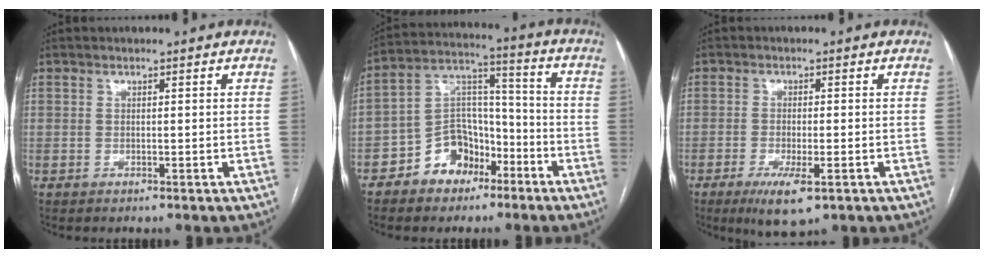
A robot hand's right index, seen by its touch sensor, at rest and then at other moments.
{"total": 10.2, "force": [-5.8, 7.3, 4.2], "torque": [-0.079, 0.037, -0.100]}
{"total": 6.1, "force": [-3.2, 1.5, 5.0], "torque": [-0.088, -0.013, -0.047]}